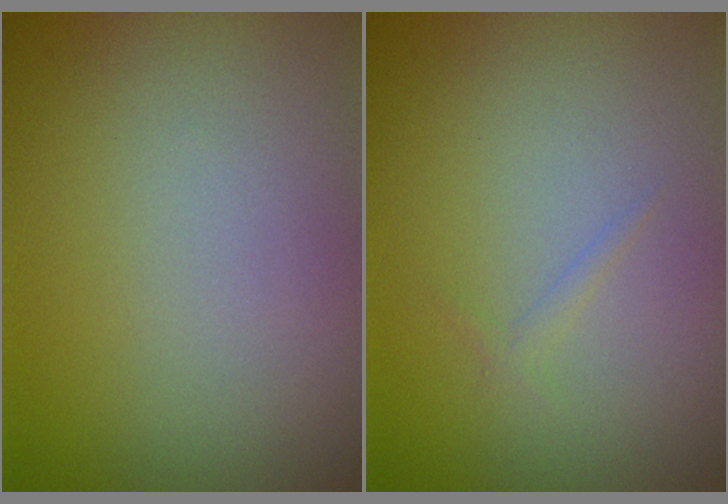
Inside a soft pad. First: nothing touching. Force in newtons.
{"total": 0.5, "press": 0.5, "slide": 0.1}